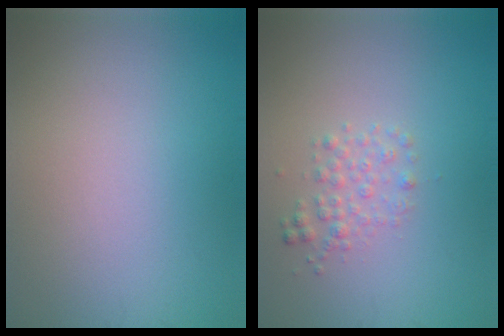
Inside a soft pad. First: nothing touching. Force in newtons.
{"total": 1.6, "press": 1.6, "slide": 0.0}